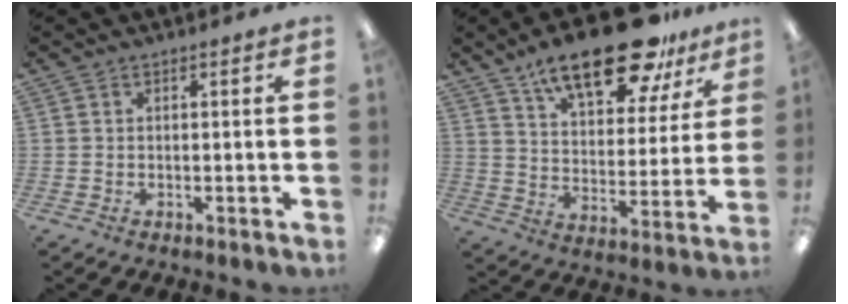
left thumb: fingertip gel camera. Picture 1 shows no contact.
{"total": 20.7, "force": [14.7, 7.8, 12.3], "torque": [-0.196, -0.079, 0.247]}